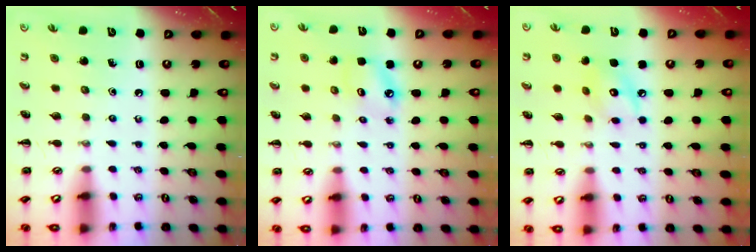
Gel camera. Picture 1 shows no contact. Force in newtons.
{"total": 4.2, "press": 4.1, "slide": 0.5}
{"total": 8.6, "press": 8.6, "slide": 0.3}